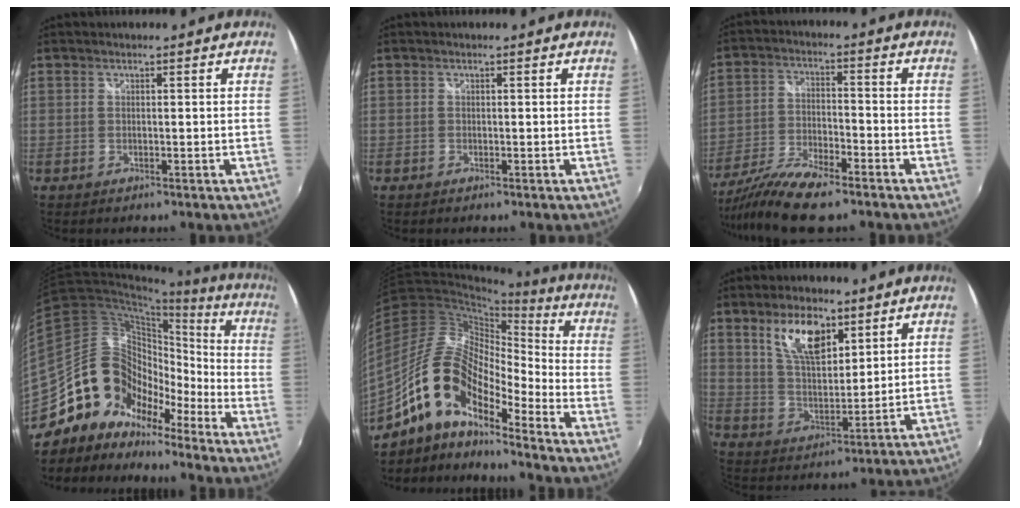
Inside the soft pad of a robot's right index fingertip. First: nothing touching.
{"total": 0.0}
{"total": 11.3, "force": [-9.1, 2.0, 6.4], "torque": [-0.137, -0.021, -0.172]}
{"total": 17.2, "force": [-11.6, 11.3, 5.7], "torque": [-0.110, 0.027, -0.218]}
{"total": 17.2, "force": [-10.2, 6.5, 12.2], "torque": [-0.219, -0.001, -0.208]}
{"total": 10.8, "force": [6.0, 4.9, 7.5], "torque": [-0.132, 0.008, 0.118]}